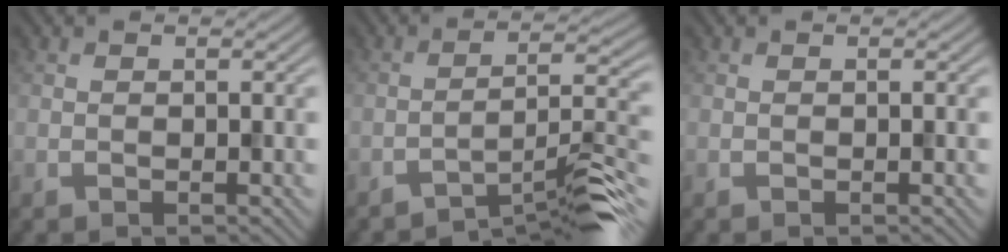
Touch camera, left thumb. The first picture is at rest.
{"total": 8.3, "force": [-6.4, 0.9, 5.2], "torque": [-0.070, 0.022, -0.109]}
{"total": 0.0}